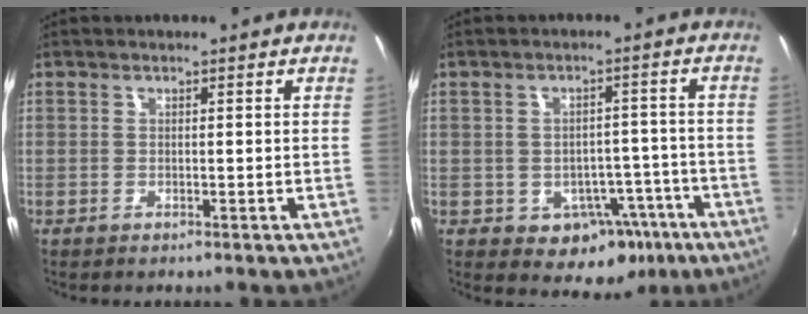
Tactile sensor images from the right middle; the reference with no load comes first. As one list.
[{"total": 9.5, "force": [-4.5, 7.4, 3.9], "torque": [-0.063, 0.028, -0.032]}]